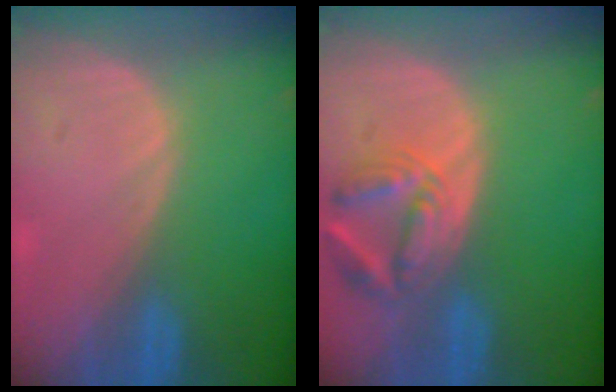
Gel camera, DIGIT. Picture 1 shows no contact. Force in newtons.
{"total": 6.8, "press": 6.3, "slide": 2.6}